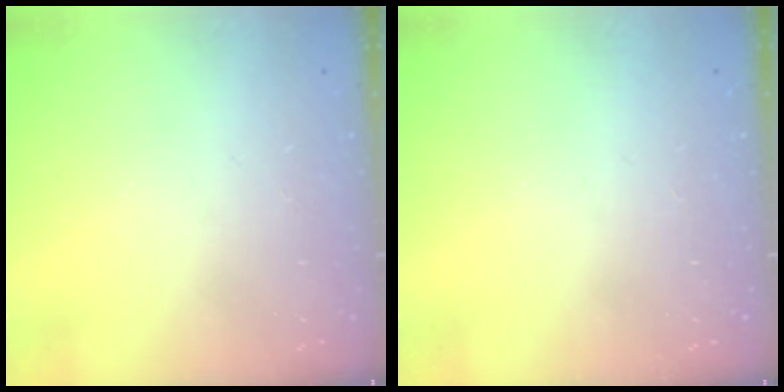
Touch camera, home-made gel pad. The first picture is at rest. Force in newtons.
{"total": 0.0}